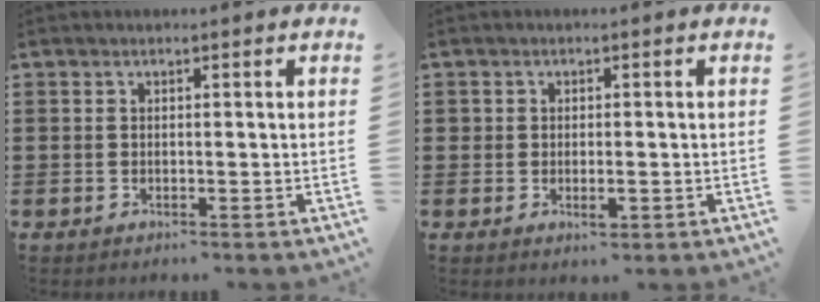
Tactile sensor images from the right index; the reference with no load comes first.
{"total": 1.5, "force": [-0.3, 1.1, 1.0], "torque": [-0.020, 0.004, -0.006]}